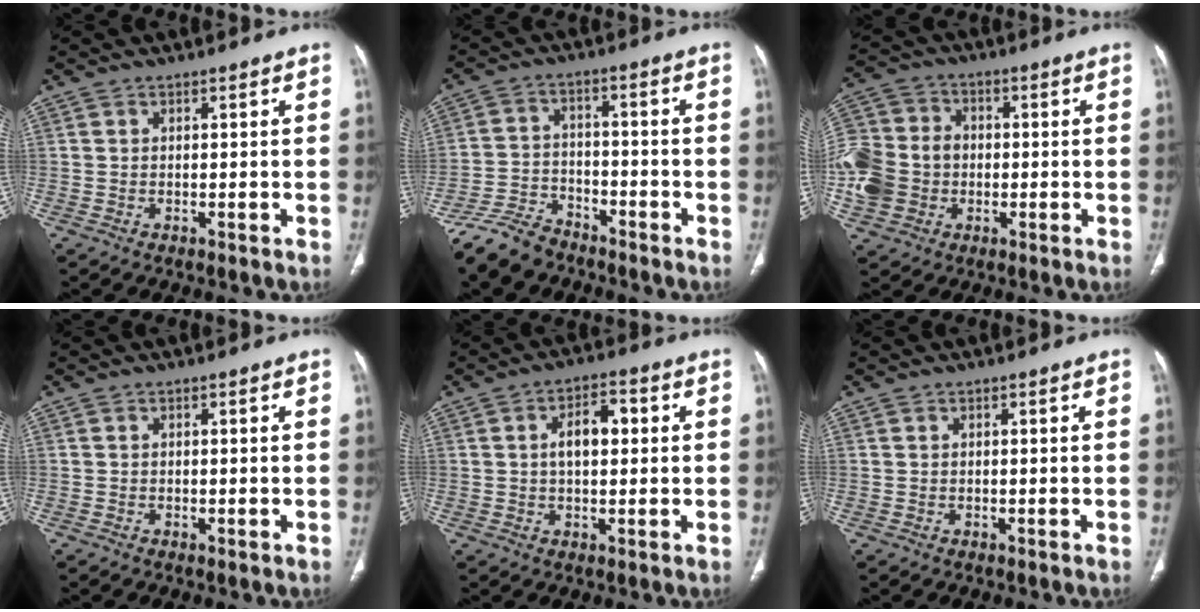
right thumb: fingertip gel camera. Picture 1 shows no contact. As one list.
[{"total": 9.0, "force": [-7.5, 4.2, 2.3], "torque": [-0.048, 0.035, -0.145]}, {"total": 15.4, "force": [-2.1, 13.0, 8.1], "torque": [-0.173, 0.027, -0.039]}, {"total": 0.0}, {"total": 6.6, "force": [1.0, 3.6, 5.5], "torque": [-0.081, 0.015, 0.011]}, {"total": 0.0}]